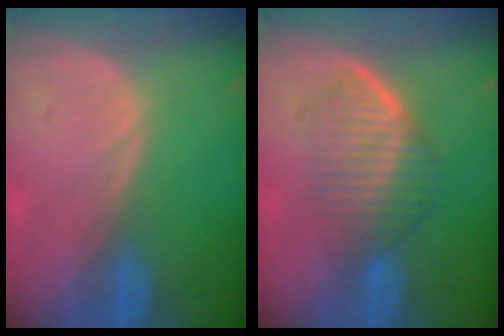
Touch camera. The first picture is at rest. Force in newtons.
{"total": 7.0, "press": 6.1, "slide": 3.5}